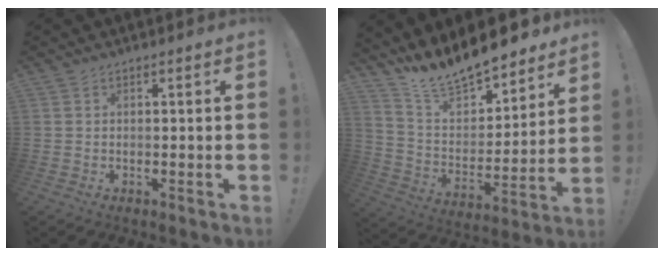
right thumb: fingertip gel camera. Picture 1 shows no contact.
{"total": 15.1, "force": [13.9, 3.6, 4.8], "torque": [-0.101, -0.116, 0.250]}